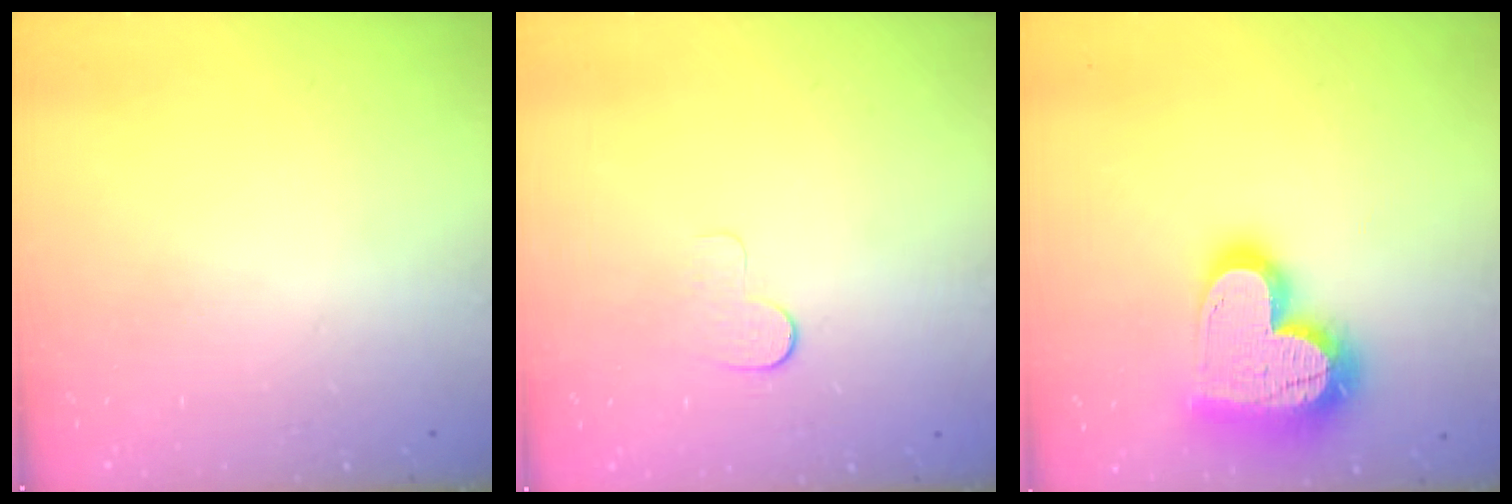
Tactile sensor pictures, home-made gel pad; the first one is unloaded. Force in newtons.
{"total": 4.9, "press": 4.8, "slide": 0.5}
{"total": 22.6, "press": 22.5, "slide": 1.8}